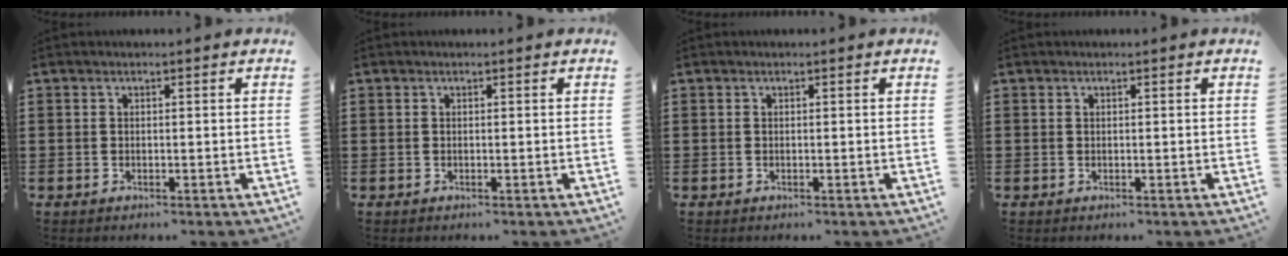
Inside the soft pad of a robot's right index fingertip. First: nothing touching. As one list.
[{"total": 0.0}, {"total": 0.0}, {"total": 0.0}]